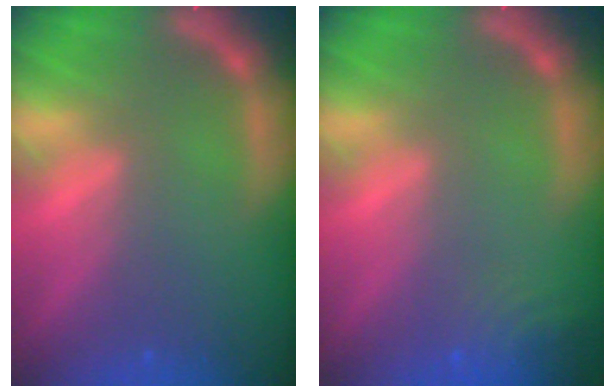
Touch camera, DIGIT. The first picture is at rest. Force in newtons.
{"total": 4.0}